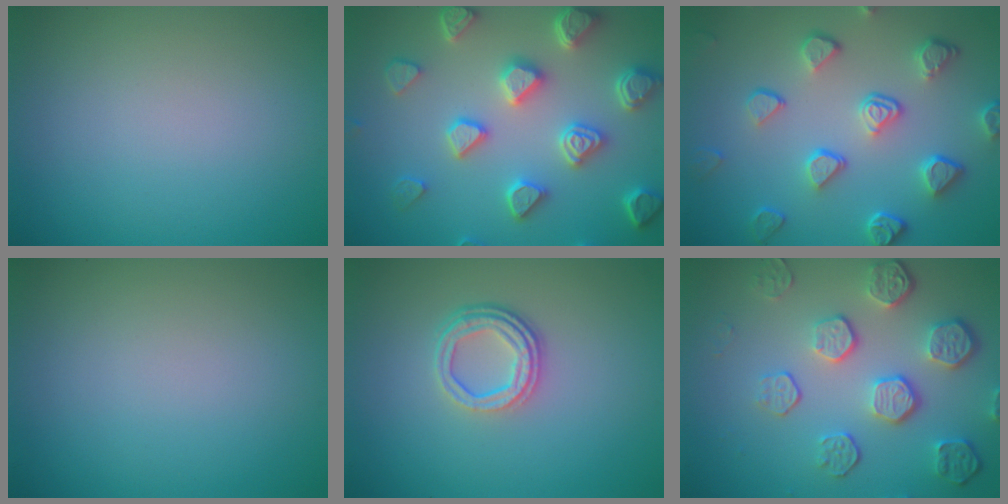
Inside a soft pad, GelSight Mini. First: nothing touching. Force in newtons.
{"total": 6.1, "press": 5.3, "slide": 3.0}
{"total": 5.2, "press": 4.2, "slide": 3.0}
{"total": 0.0}
{"total": 3.4, "press": 2.6, "slide": 2.3}
{"total": 5.6, "press": 4.1, "slide": 3.9}